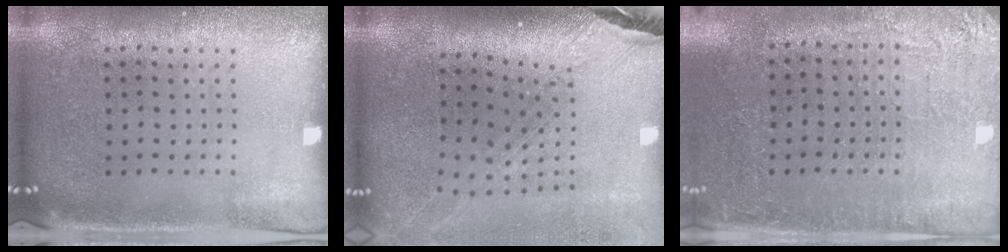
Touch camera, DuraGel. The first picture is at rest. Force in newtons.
{"total": 1.8, "press": 1.5, "slide": 0.9}
{"total": 2.9, "press": 2.8, "slide": 0.9}